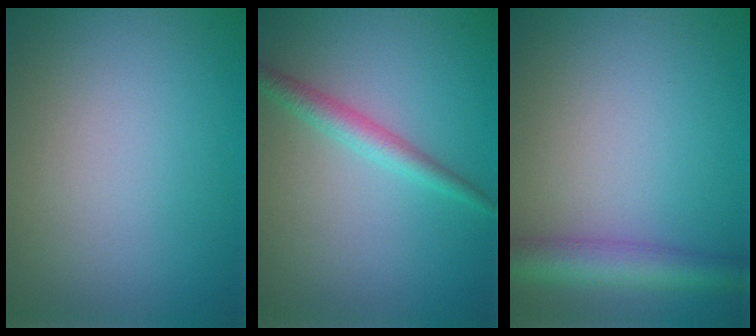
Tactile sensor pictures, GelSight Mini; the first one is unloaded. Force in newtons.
{"total": 2.2, "press": 2.2, "slide": 0.1}
{"total": 4.4, "press": 4.4, "slide": 0.1}